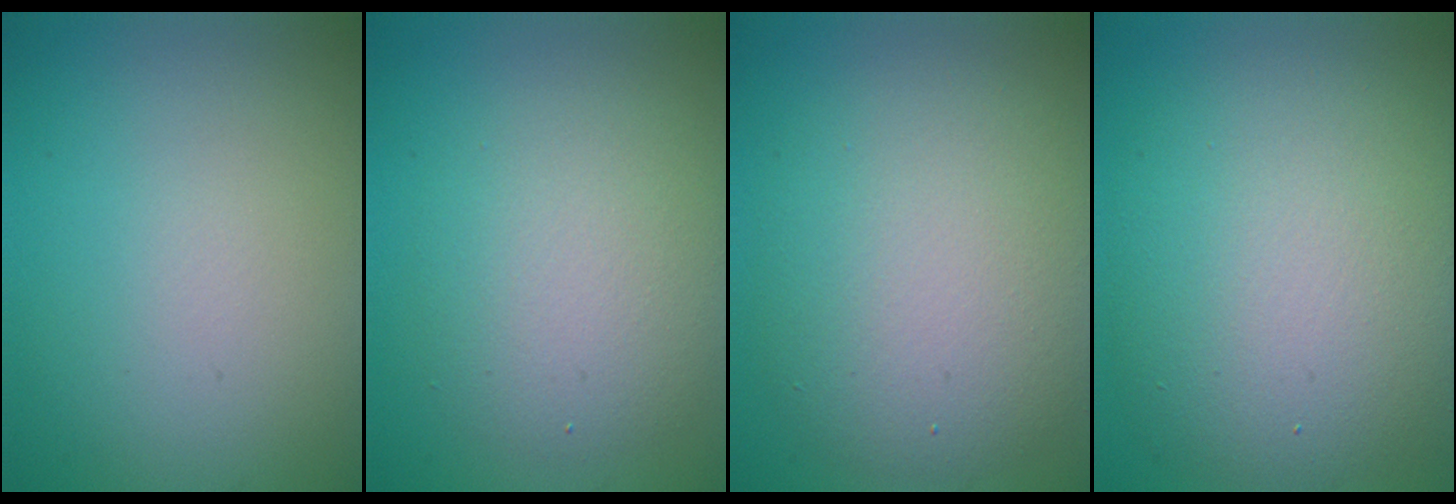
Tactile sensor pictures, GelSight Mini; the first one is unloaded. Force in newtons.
{"total": 4.6, "press": 4.6, "slide": 0.4}
{"total": 7.3, "press": 7.3, "slide": 0.6}
{"total": 10.2, "press": 10.2, "slide": 0.5}